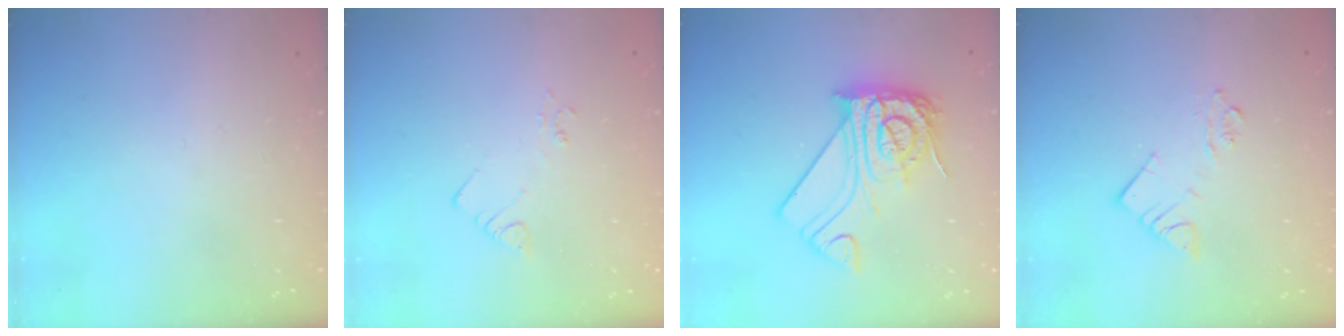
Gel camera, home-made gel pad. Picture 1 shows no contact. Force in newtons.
{"total": 2.6, "press": 2.6, "slide": 0.3}
{"total": 15.3, "press": 15.2, "slide": 1.6}
{"total": 4.3, "press": 4.3, "slide": 0.3}